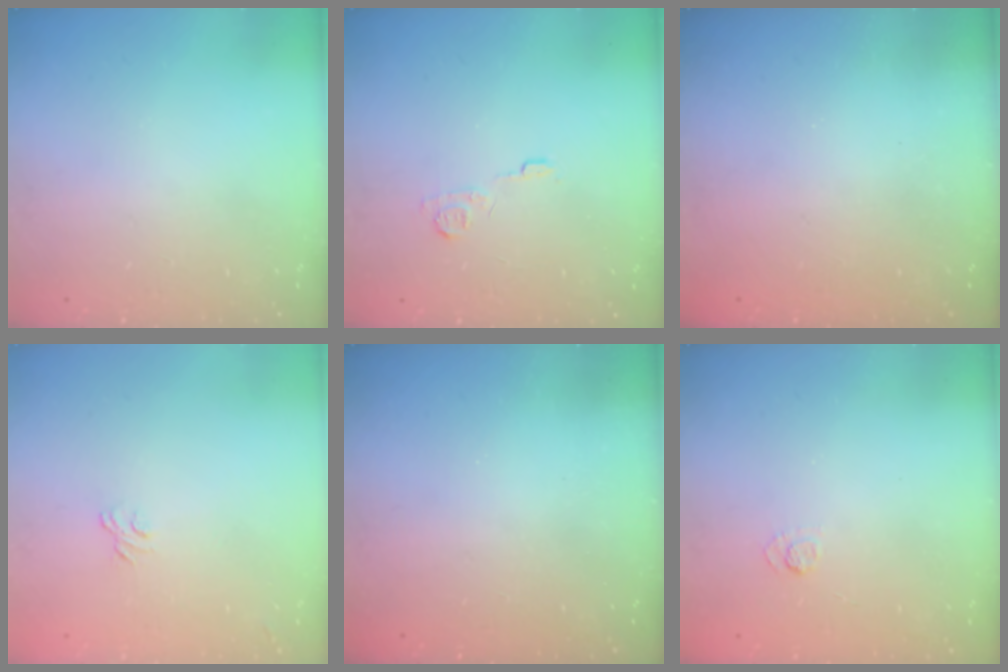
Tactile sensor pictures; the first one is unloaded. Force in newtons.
{"total": 4.8, "press": 4.7, "slide": 0.6}
{"total": 2.2, "press": 2.1, "slide": 0.8}
{"total": 3.2, "press": 3.1, "slide": 1.0}
{"total": 2.5, "press": 2.4, "slide": 0.8}
{"total": 2.4, "press": 2.0, "slide": 1.3}